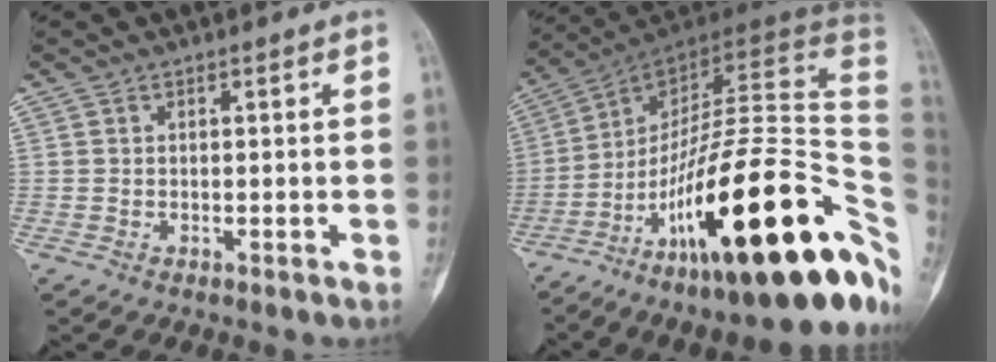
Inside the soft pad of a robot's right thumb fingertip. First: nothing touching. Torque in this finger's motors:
{"motor_torque": [3.89, 1.12, 1.93, -0.85, 0.81]}